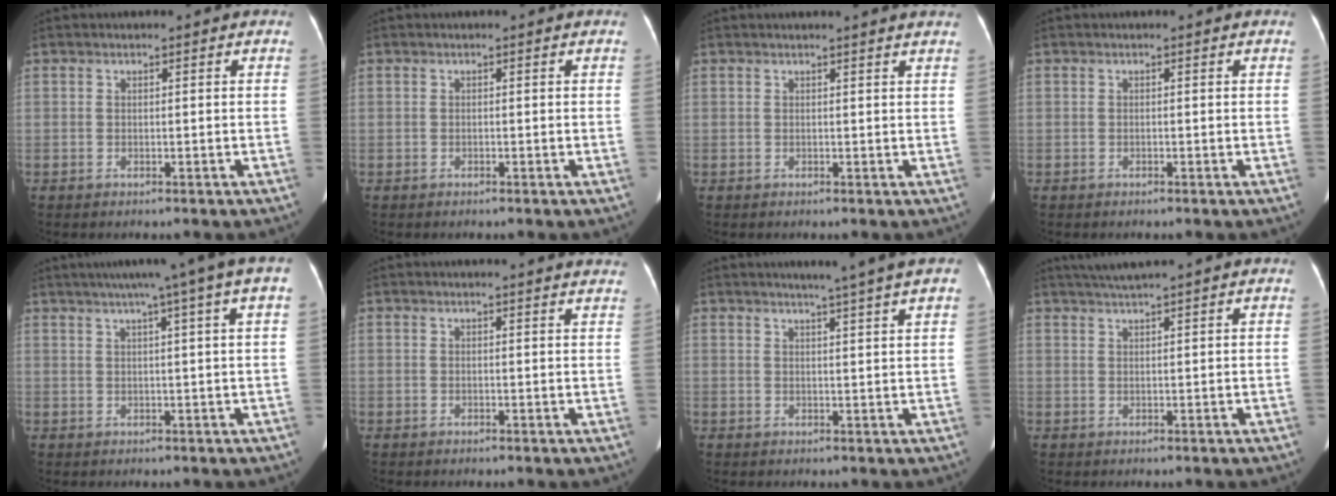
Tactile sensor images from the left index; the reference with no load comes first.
{"total": 0.0}
{"total": 4.2, "force": [3.9, -0.5, 1.5], "torque": [-0.020, 0.008, 0.032]}
{"total": 0.0}
{"total": 10.8, "force": [6.7, -0.6, 8.4], "torque": [-0.124, 0.035, 0.078]}
{"total": 8.6, "force": [8.2, 0.2, 2.5], "torque": [-0.026, 0.002, 0.071]}
{"total": 6.8, "force": [5.1, -0.5, 4.4], "torque": [-0.064, 0.016, 0.056]}
{"total": 3.5, "force": [2.9, -1.0, 1.6], "torque": [-0.029, 0.014, 0.059]}